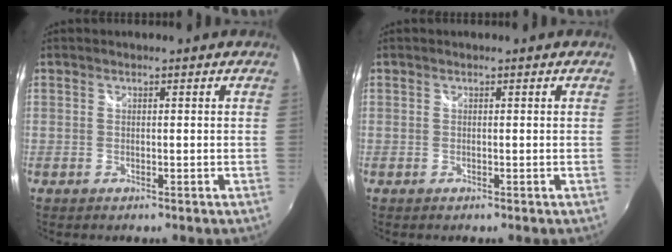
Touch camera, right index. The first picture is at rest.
{"total": 0.0}